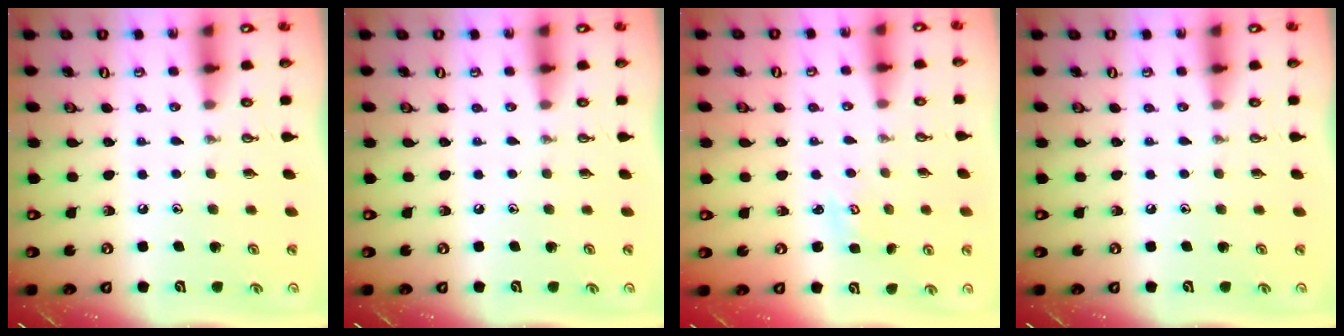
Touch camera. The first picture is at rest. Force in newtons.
{"total": 0.0}
{"total": 1.8, "press": 1.8, "slide": 0.2}
{"total": 0.0}